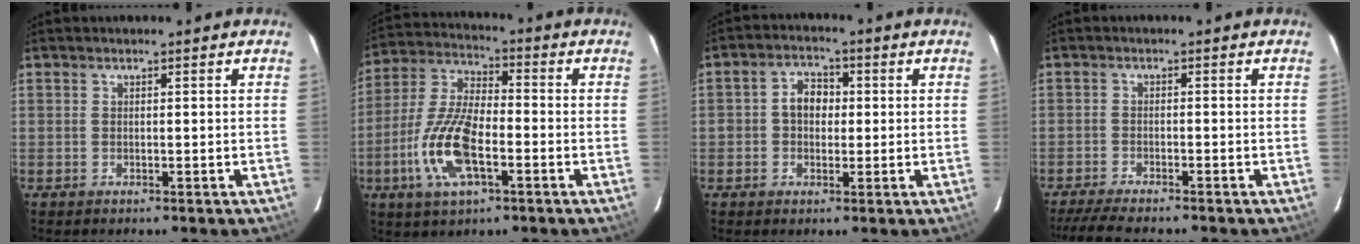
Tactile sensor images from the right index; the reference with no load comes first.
{"total": 13.9, "force": [-4.6, 5.5, 11.9], "torque": [-0.259, -0.004, -0.090]}
{"total": 4.9, "force": [0.1, 4.0, 2.8], "torque": [-0.051, 0.017, 0.002]}
{"total": 8.0, "force": [-7.0, 0.9, 3.8], "torque": [-0.093, -0.019, -0.118]}